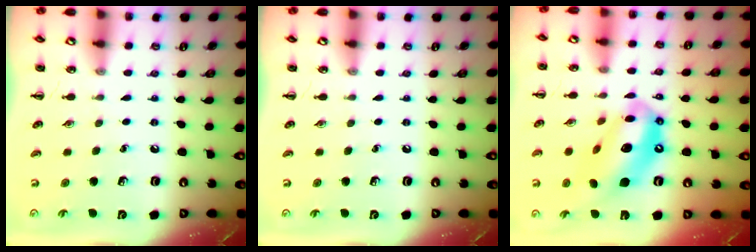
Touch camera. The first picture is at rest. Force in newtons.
{"total": 0.0}
{"total": 16.6, "press": 16.0, "slide": 4.4}